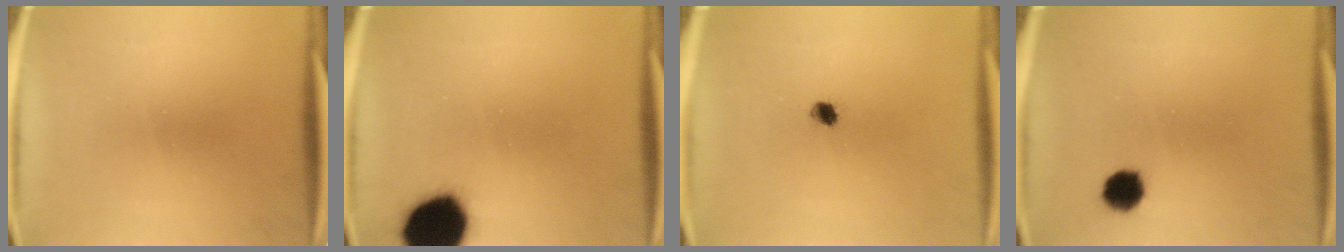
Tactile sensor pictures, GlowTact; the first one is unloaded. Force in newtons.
{"total": 17.1}
{"total": 2.1}
{"total": 4.9}